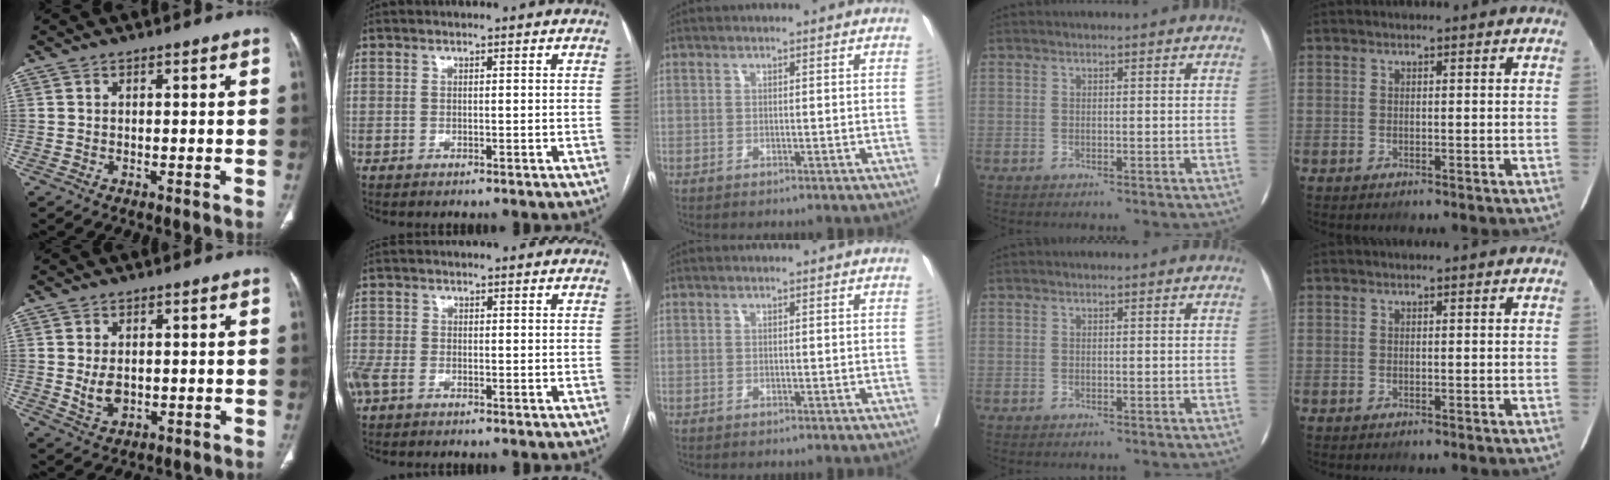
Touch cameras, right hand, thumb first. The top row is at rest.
{"thumb": {"total": 4.2, "force": [0.0, 2.8, 3.1], "torque": [-0.049, -0.008, 0.009]}, "index": {"total": 4.5, "force": [-2.1, 2.9, 2.8], "torque": [-0.080, 0.001, -0.036]}}